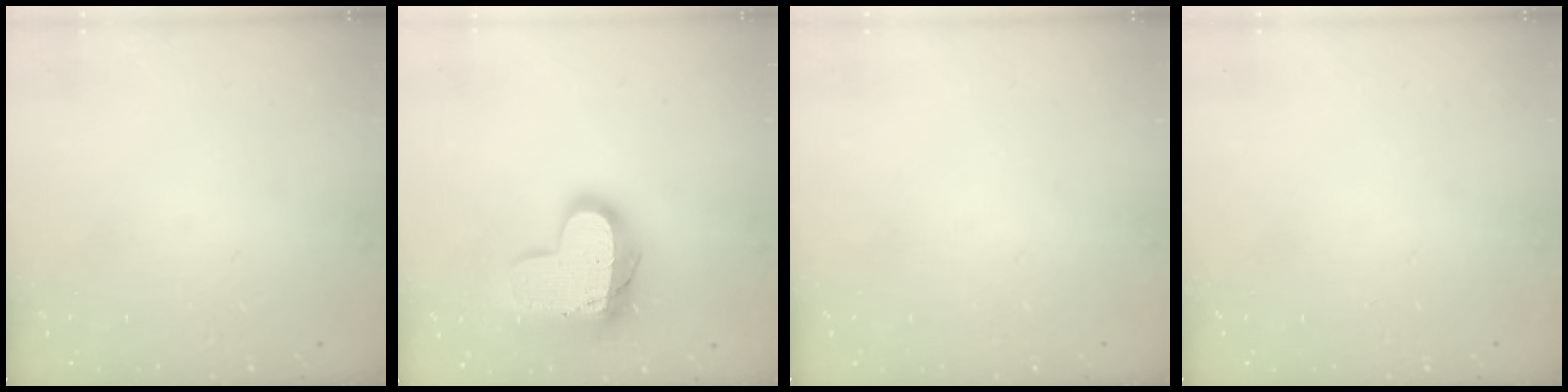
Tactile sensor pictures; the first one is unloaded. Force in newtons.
{"total": 16.3, "press": 16.2, "slide": 1.4}
{"total": 0.0}
{"total": 0.0}